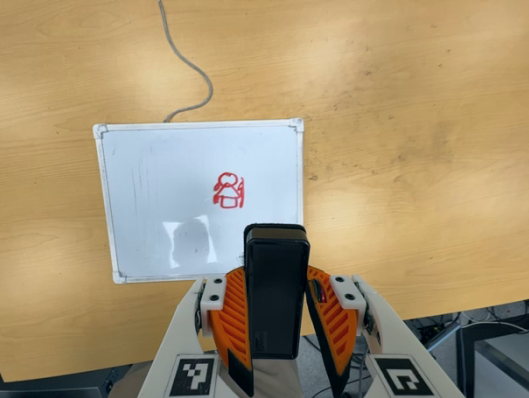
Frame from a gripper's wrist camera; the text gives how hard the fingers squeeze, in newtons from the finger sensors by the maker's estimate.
{"total": 6.1, "left": 4.8, "right": 7.4}